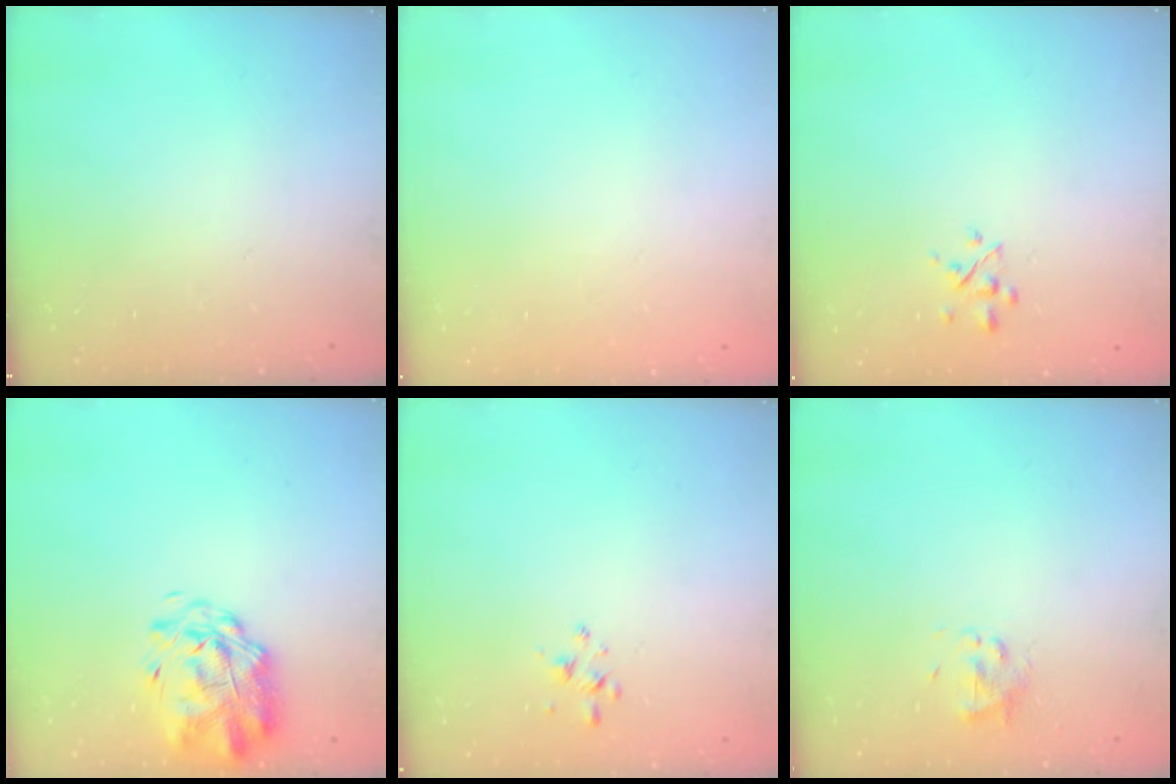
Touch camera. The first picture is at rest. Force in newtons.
{"total": 1.9, "press": 1.9, "slide": 0.2}
{"total": 2.8, "press": 2.7, "slide": 0.8}
{"total": 3.2, "press": 2.8, "slide": 1.7}
{"total": 2.1, "press": 2.0, "slide": 0.6}
{"total": 2.8, "press": 2.7, "slide": 0.7}